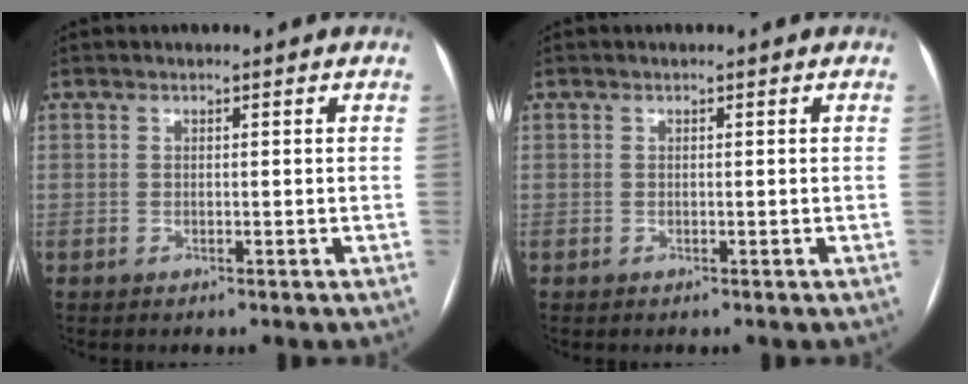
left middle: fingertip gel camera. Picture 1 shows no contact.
{"total": 0.0}